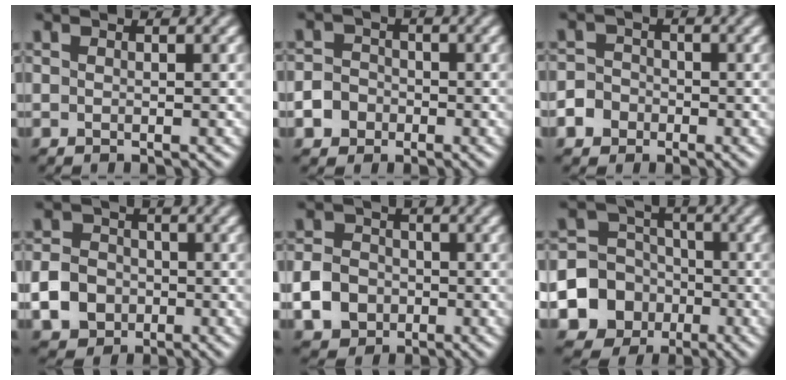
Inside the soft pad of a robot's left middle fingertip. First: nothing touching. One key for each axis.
{"total": 4.5, "fx": -2.6, "fy": 3.6, "fz": 0.9, "tx": -0.001, "ty": -0.007, "tz": -0.061}
{"total": 4.2, "fx": -2.5, "fy": 3.3, "fz": 0.6, "tx": 0.004, "ty": -0.004, "tz": -0.060}
{"total": 5.7, "fx": -2.2, "fy": 4.7, "fz": 2.3, "tx": -0.045, "ty": -0.008, "tz": -0.060}
{"total": 5.1, "fx": -2.0, "fy": 4.1, "fz": 2.3, "tx": -0.051, "ty": -0.002, "tz": -0.048}
{"total": 9.4, "fx": -3.9, "fy": 8.3, "fz": 2.3, "tx": -0.051, "ty": -0.014, "tz": -0.098}